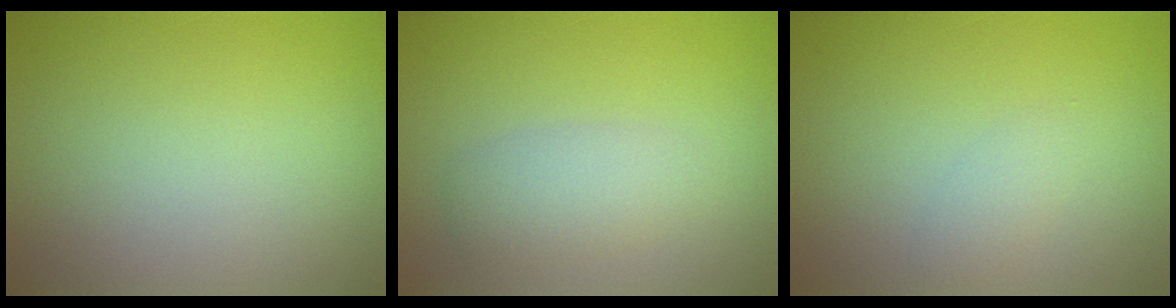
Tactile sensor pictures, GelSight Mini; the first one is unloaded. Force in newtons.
{"total": 2.6, "press": 2.6, "slide": 0.3}
{"total": 1.1, "press": 1.1, "slide": 0.1}